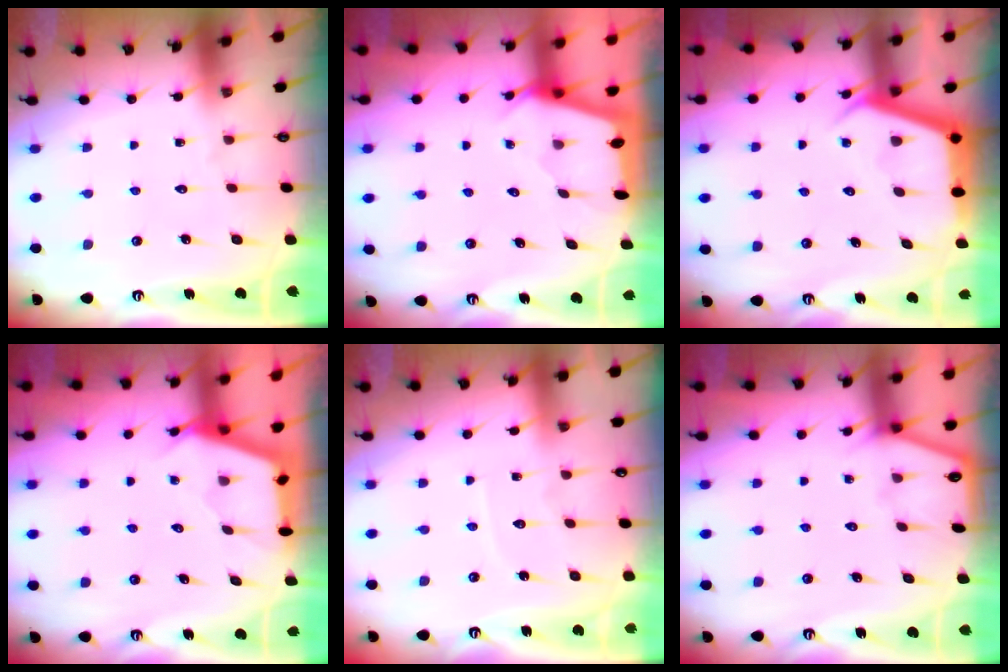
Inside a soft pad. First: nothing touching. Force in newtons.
{"total": 2.2, "press": 2.2, "slide": 0.3}
{"total": 3.9, "press": 3.8, "slide": 0.4}
{"total": 3.0, "press": 3.0, "slide": 0.4}
{"total": 4.8, "press": 4.8, "slide": 0.3}
{"total": 2.4, "press": 2.4, "slide": 0.4}